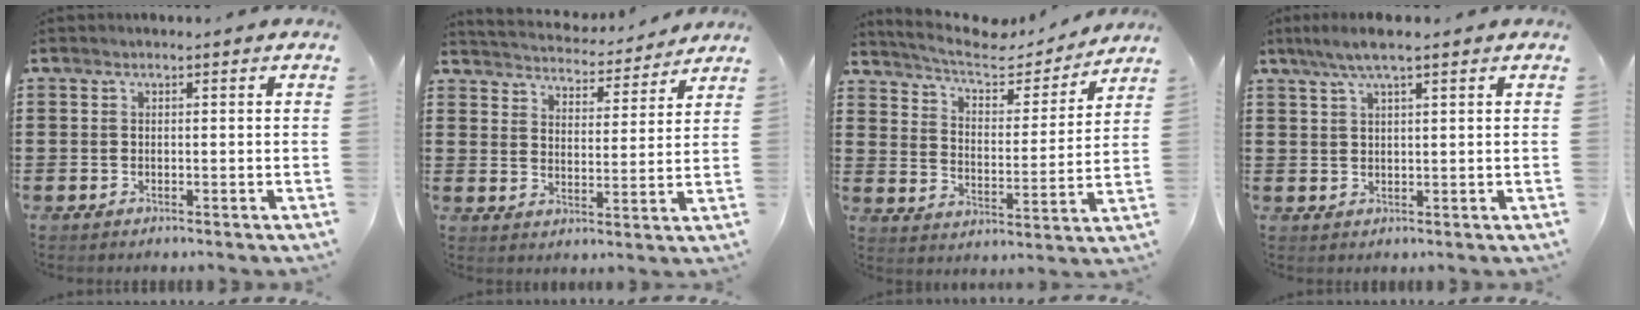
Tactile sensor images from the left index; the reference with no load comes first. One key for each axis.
{"total": 4.2, "fx": 4.2, "fy": 0.0, "fz": -0.1, "tx": -0.024, "ty": -0.035, "tz": 0.068}
{"total": 6.1, "fx": 5.5, "fy": 1.7, "fz": 2.3, "tx": -0.073, "ty": -0.031, "tz": 0.088}
{"total": 4.2, "fx": 2.8, "fy": 0.4, "fz": 3.1, "tx": -0.063, "ty": 0.003, "tz": 0.049}